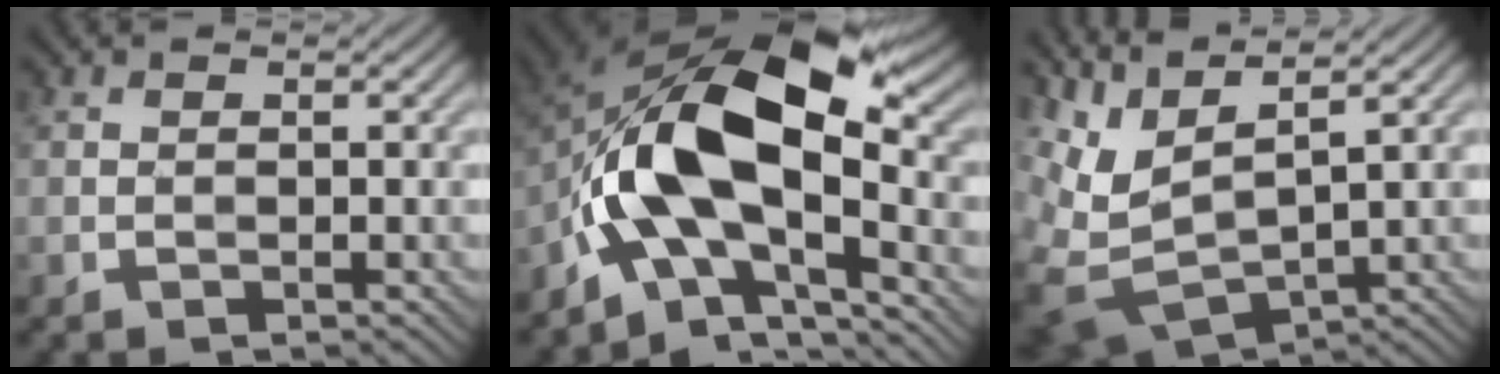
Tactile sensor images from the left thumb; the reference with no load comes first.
{"total": 14.4, "force": [-2.8, 7.2, 12.2], "torque": [-0.205, 0.008, -0.061]}
{"total": 8.2, "force": [4.5, 2.8, 6.3], "torque": [-0.175, -0.001, 0.096]}